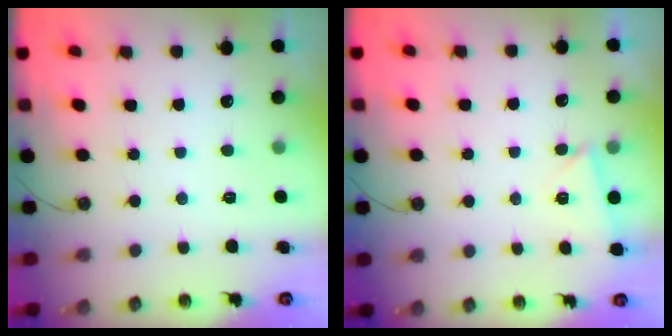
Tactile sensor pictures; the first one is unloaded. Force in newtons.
{"total": 2.9, "press": 2.8, "slide": 0.6}